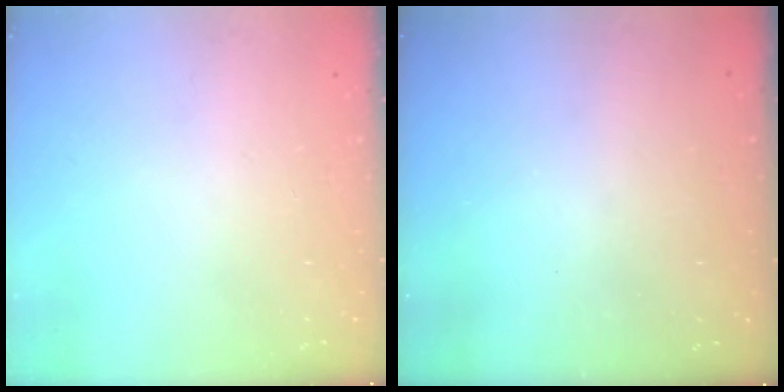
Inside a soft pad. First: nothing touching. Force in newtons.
{"total": 3.0, "press": 3.0, "slide": 0.1}